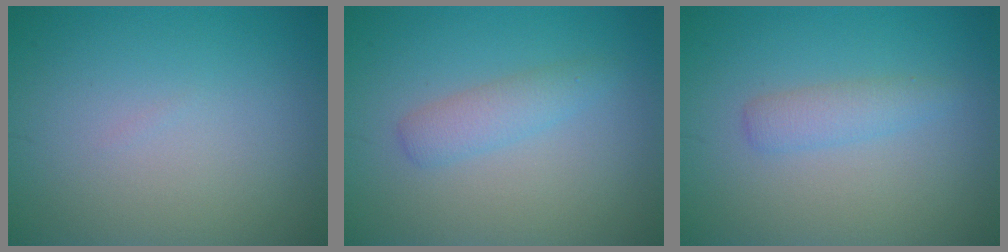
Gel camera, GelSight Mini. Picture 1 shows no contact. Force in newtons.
{"total": 2.0, "press": 2.0, "slide": 0.1}
{"total": 1.8, "press": 1.8, "slide": 0.1}